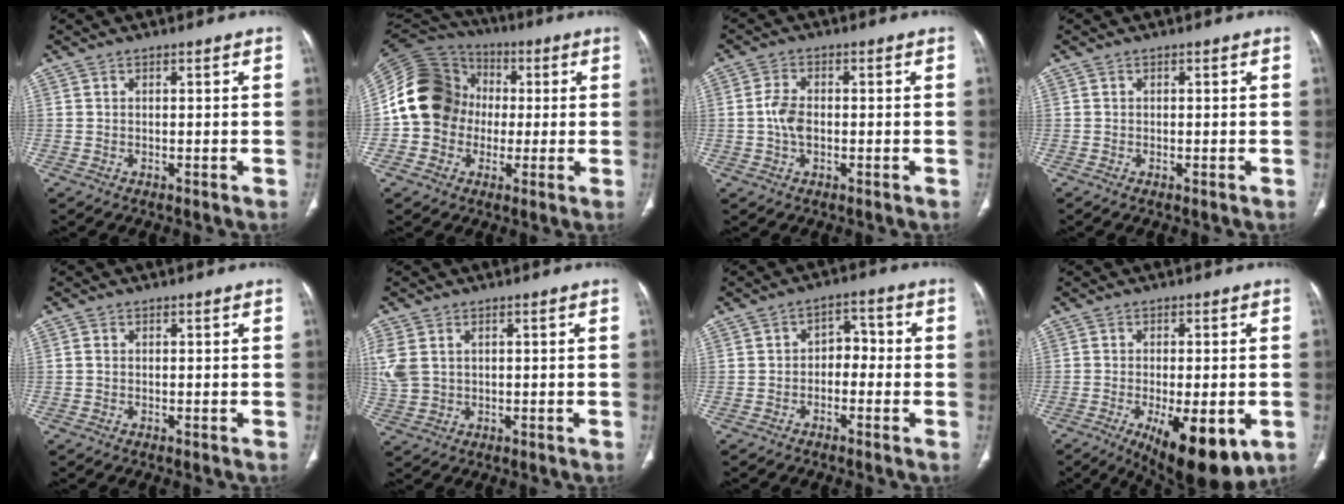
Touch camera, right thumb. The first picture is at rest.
{"total": 16.2, "force": [-0.3, 14.2, 7.7], "torque": [-0.133, 0.033, -0.012]}
{"total": 4.3, "force": [-0.5, 2.6, 3.4], "torque": [-0.073, 0.009, -0.013]}
{"total": 0.5, "force": [-0.2, 0.2, 0.4], "torque": [-0.011, -0.002, -0.005]}
{"total": 0.6, "force": [0.0, 0.5, 0.3], "torque": [-0.004, 0.001, -0.001]}
{"total": 7.2, "force": [1.5, 5.3, 4.6], "torque": [-0.123, 0.004, 0.042]}
{"total": 4.5, "force": [-1.1, 3.3, 3.0], "torque": [-0.022, 0.027, -0.029]}
{"total": 14.8, "force": [-5.6, 5.8, 12.4], "torque": [-0.157, -0.011, -0.067]}